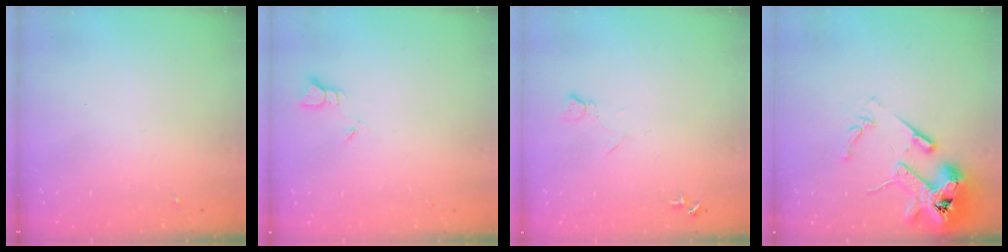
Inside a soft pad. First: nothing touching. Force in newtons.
{"total": 1.8, "press": 1.8, "slide": 0.0}
{"total": 7.4, "press": 7.3, "slide": 0.9}
{"total": 15.1, "press": 15.0, "slide": 2.1}